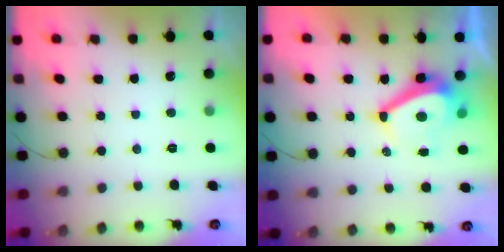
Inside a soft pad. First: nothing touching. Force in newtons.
{"total": 8.5, "press": 8.4, "slide": 1.0}